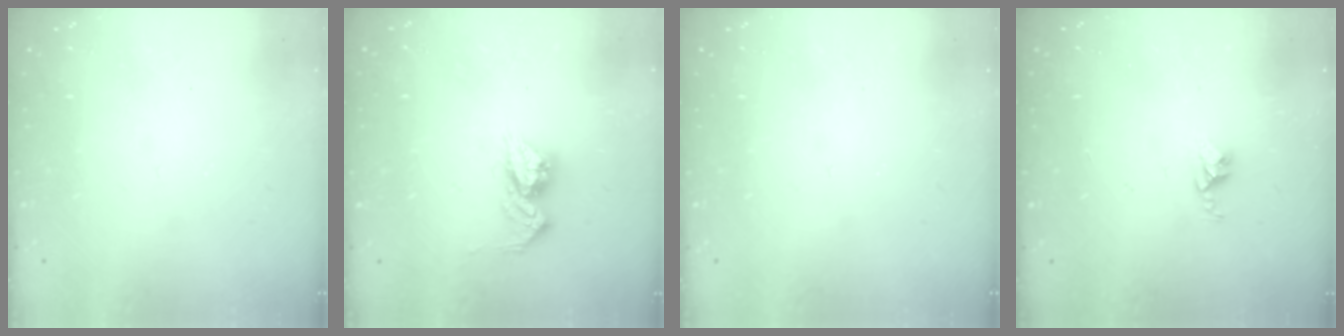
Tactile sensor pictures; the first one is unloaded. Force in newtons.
{"total": 9.6, "press": 9.6, "slide": 0.8}
{"total": 0.0}
{"total": 2.8, "press": 2.7, "slide": 0.4}